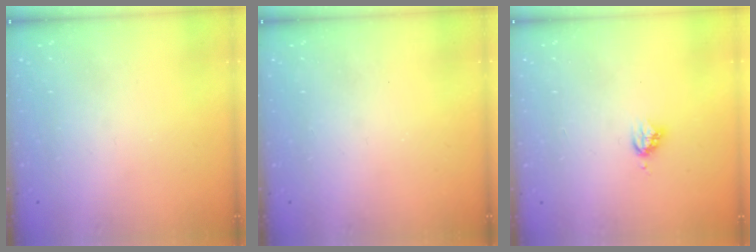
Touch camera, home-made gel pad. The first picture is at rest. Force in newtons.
{"total": 0.0}
{"total": 3.4, "press": 3.4, "slide": 0.4}